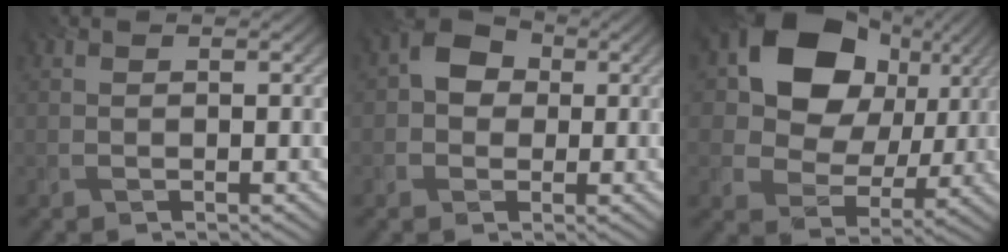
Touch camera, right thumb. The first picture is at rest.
{"total": 4.5, "force": [0.4, 3.8, 2.3], "torque": [-0.040, 0.009, -0.005]}
{"total": 14.1, "force": [4.7, 10.7, 7.9], "torque": [-0.138, 0.008, 0.069]}